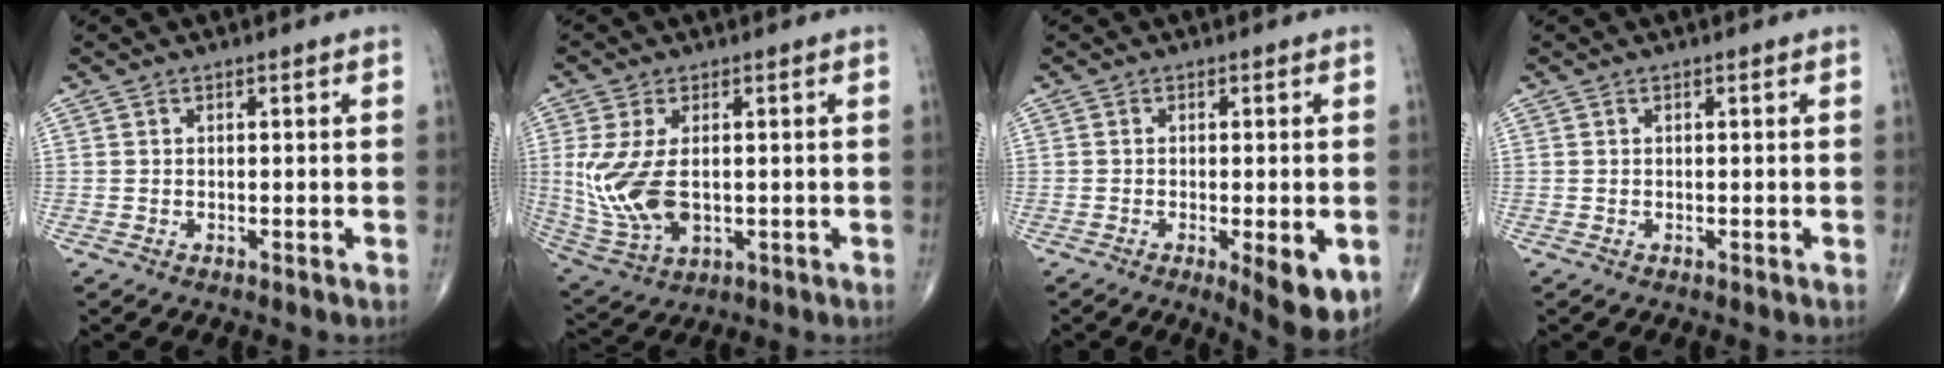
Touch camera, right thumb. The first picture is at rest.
{"total": 12.2, "force": [0.0, 6.9, 10.1], "torque": [-0.224, -0.014, 0.015]}
{"total": 8.4, "force": [-2.5, 2.5, 7.6], "torque": [-0.094, -0.017, -0.031]}
{"total": 0.0}